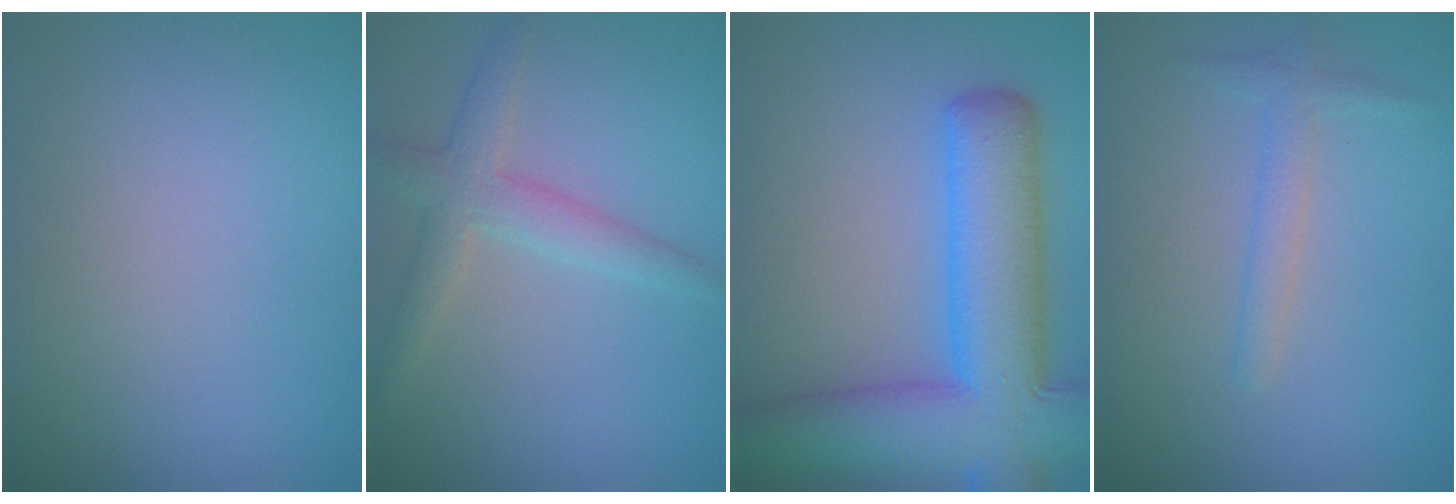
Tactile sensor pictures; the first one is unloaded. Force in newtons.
{"total": 3.0, "press": 3.0, "slide": 0.1}
{"total": 11.0, "press": 11.0, "slide": 0.4}
{"total": 1.6, "press": 1.6, "slide": 0.1}